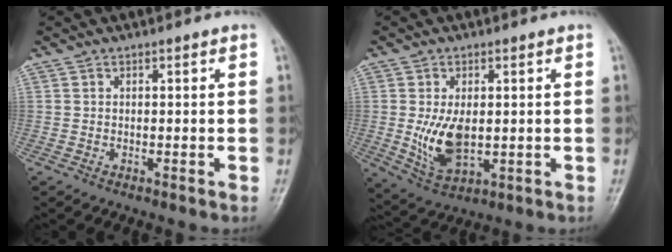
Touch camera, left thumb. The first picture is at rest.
{"total": 8.4, "force": [0.0, 4.7, 7.0], "torque": [-0.125, -0.014, 0.013]}